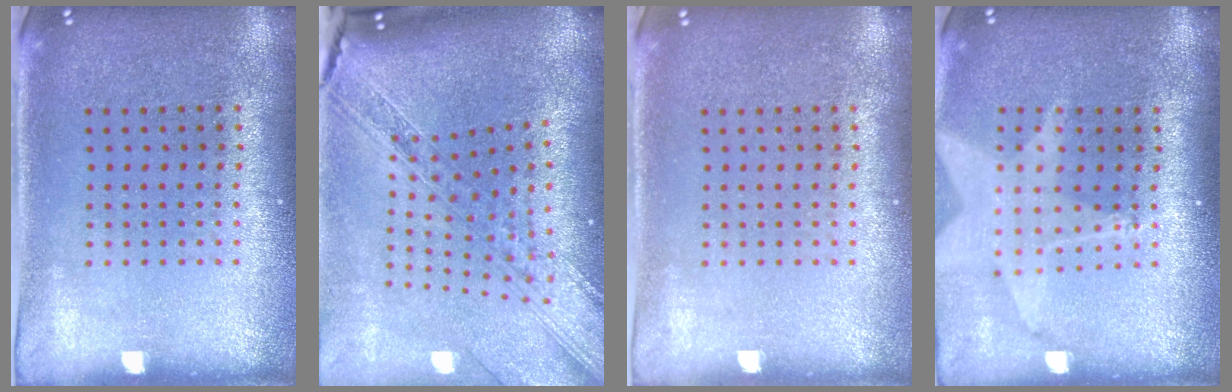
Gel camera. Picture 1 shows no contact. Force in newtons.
{"total": 3.1, "press": 2.4, "slide": 2.1}
{"total": 0.0}
{"total": 2.0, "press": 1.5, "slide": 1.3}